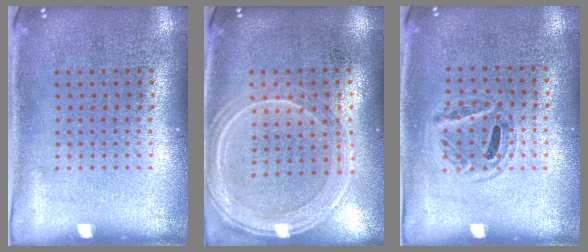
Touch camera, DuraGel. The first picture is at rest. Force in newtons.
{"total": 1.3, "press": 1.3, "slide": 0.2}
{"total": 0.9, "press": 0.8, "slide": 0.4}